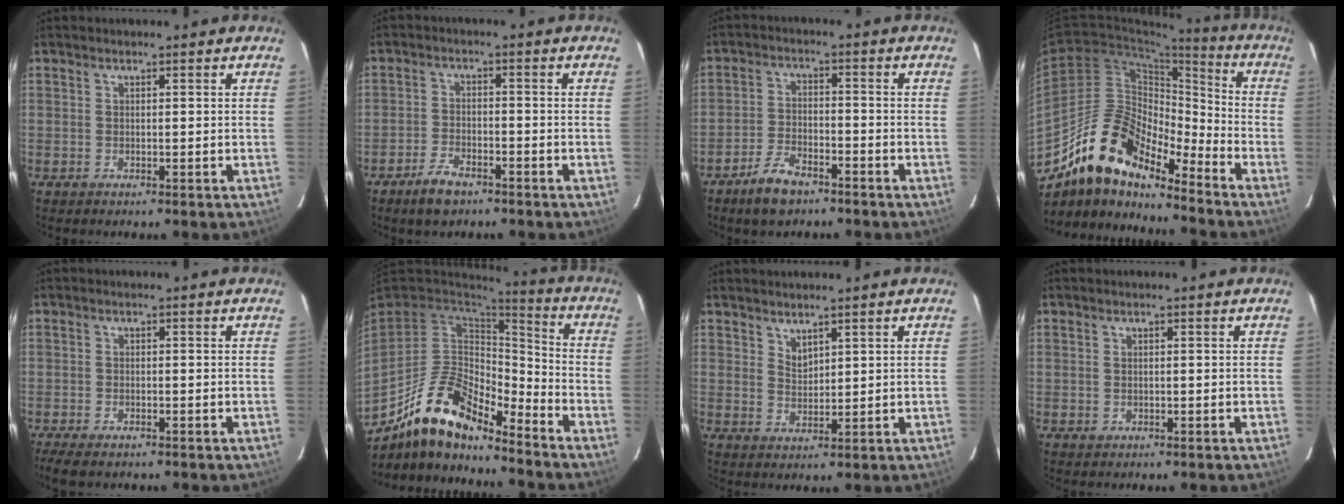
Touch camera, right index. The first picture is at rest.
{"total": 5.7, "force": [-4.2, 2.5, 3.0], "torque": [-0.077, -0.001, -0.075]}
{"total": 7.1, "force": [-5.2, 3.1, 3.7], "torque": [-0.095, 0.002, -0.095]}
{"total": 17.1, "force": [-13.6, 5.8, 8.6], "torque": [-0.154, 0.004, -0.262]}
{"total": 5.2, "force": [-4.1, 1.5, 2.8], "torque": [-0.072, -0.022, -0.074]}
{"total": 16.2, "force": [-12.2, 5.5, 9.2], "torque": [-0.187, -0.009, -0.229]}
{"total": 2.7, "force": [2.3, 0.9, 1.0], "torque": [-0.015, 0.000, 0.043]}
{"total": 0.7, "force": [-0.2, 0.6, 0.1], "torque": [0.001, -0.001, -0.002]}